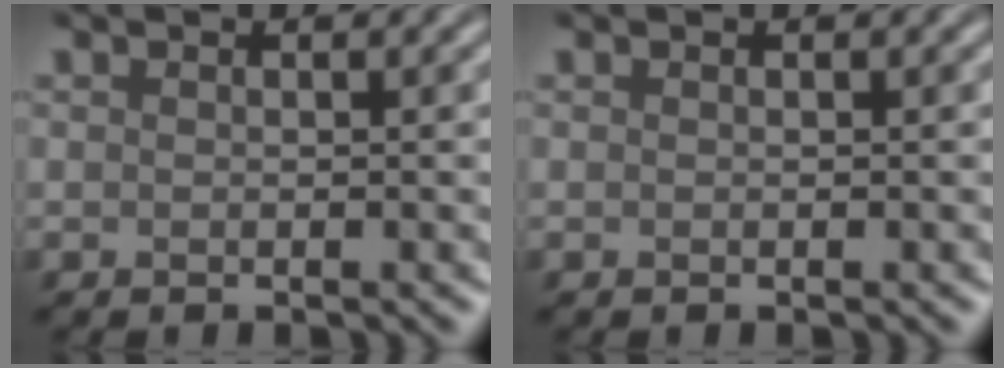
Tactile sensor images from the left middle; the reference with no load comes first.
{"total": 0.0}